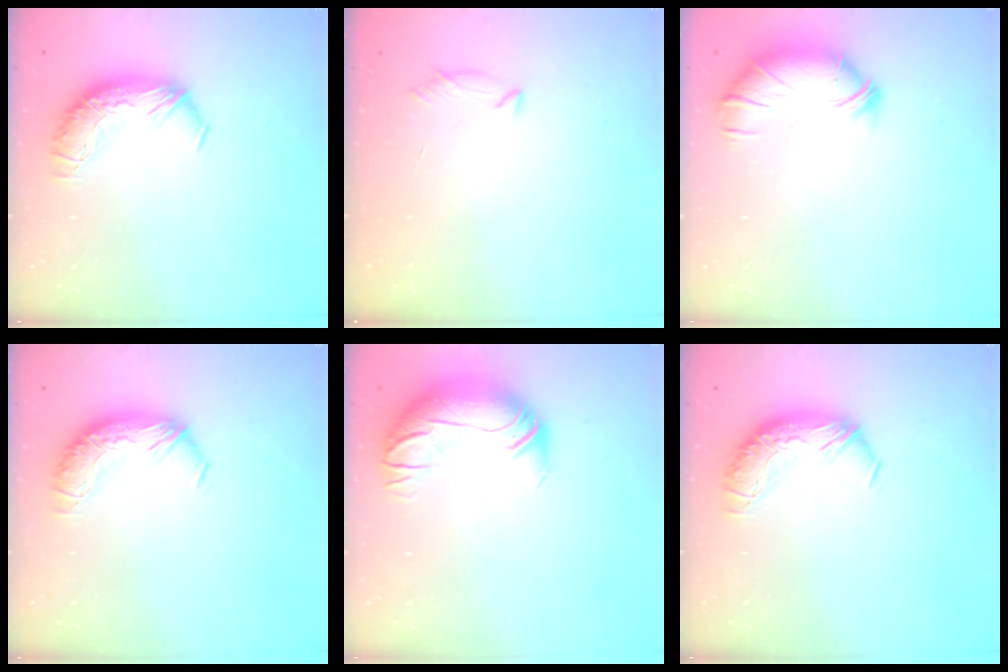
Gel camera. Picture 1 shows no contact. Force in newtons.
{"total": 7.0, "press": 6.9, "slide": 0.8}
{"total": 3.6, "press": 3.1, "slide": 1.8}
{"total": 0.0}
{"total": 3.0, "press": 0.4, "slide": 2.9}
{"total": 0.0}